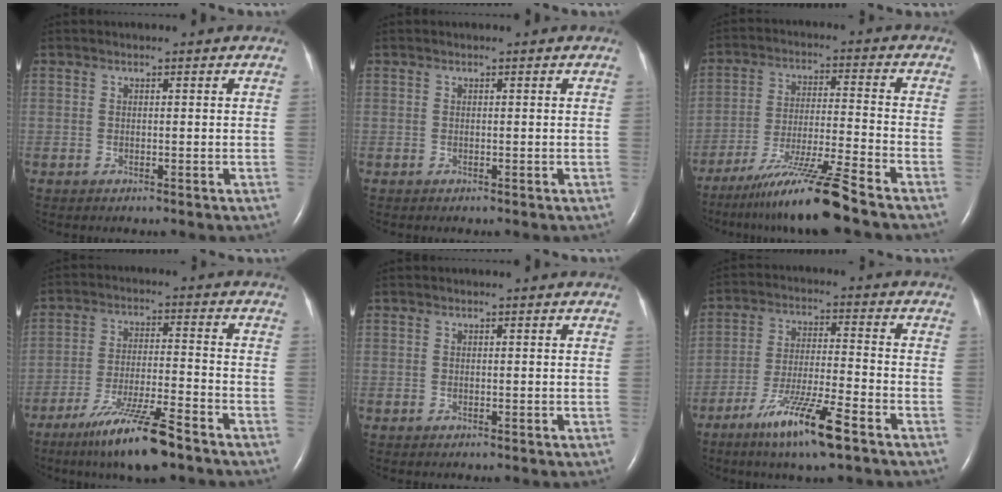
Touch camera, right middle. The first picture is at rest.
{"total": 0.0}
{"total": 12.1, "force": [-9.6, -2.3, 7.0], "torque": [-0.123, -0.030, -0.170]}
{"total": 11.3, "force": [-8.0, 0.6, 8.0], "torque": [-0.150, -0.031, -0.143]}
{"total": 0.0}
{"total": 11.2, "force": [-7.0, 0.5, 8.7], "torque": [-0.167, -0.027, -0.127]}